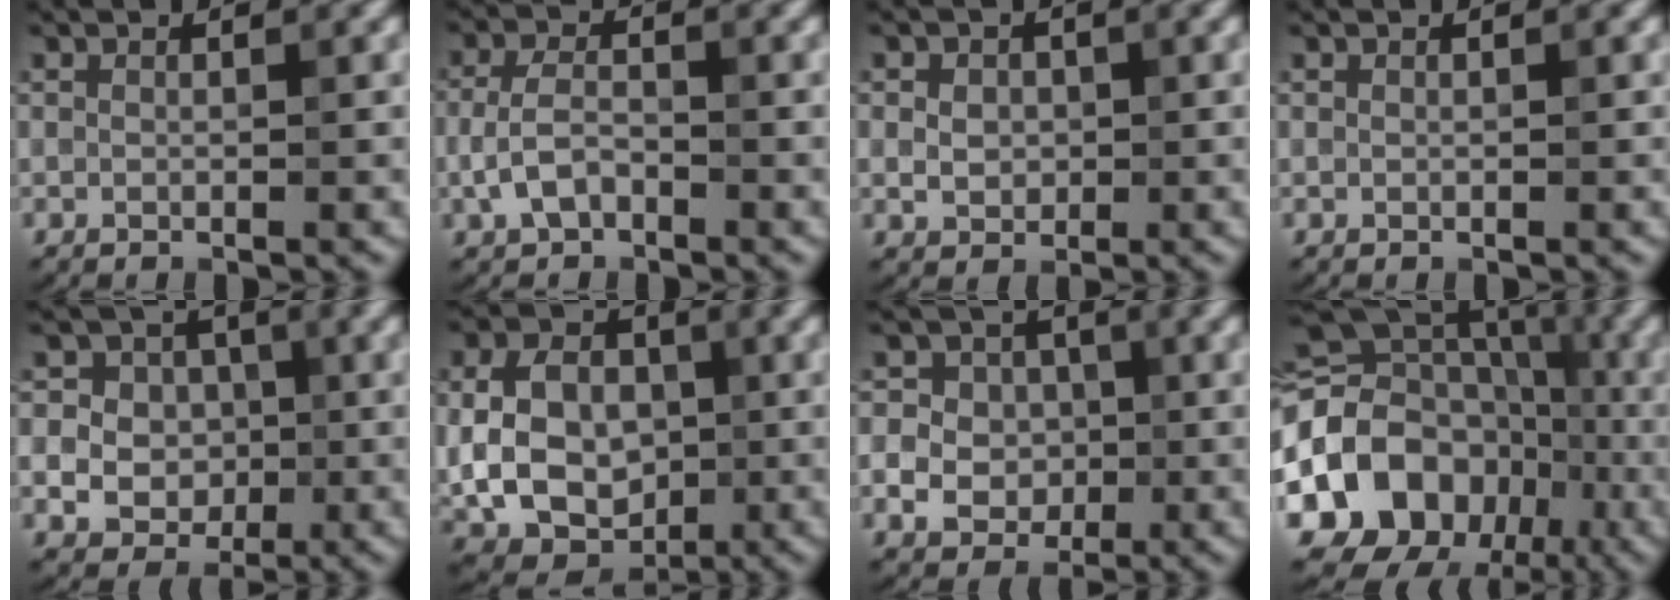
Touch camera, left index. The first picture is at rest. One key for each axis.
{"total": 3.0, "fx": -1.2, "fy": 1.8, "fz": 2.1, "tx": -0.044, "ty": 0.006, "tz": -0.029}
{"total": 2.5, "fx": 0.2, "fy": 2.1, "fz": 1.3, "tx": -0.020, "ty": 0.002, "tz": -0.001}
{"total": 0.0}
{"total": 8.3, "fx": 0.2, "fy": 7.7, "fz": 3.1, "tx": -0.062, "ty": 0.032, "tz": -0.016}
{"total": 9.1, "fx": -0.8, "fy": 6.8, "fz": 6.0, "tx": -0.115, "ty": 0.002, "tz": -0.023}
{"total": 6.9, "fx": -0.4, "fy": 6.3, "fz": 2.7, "tx": -0.037, "ty": 0.025, "tz": -0.037}
{"total": 16.6, "fx": -4.2, "fy": 13.8, "fz": 8.2, "tx": -0.159, "ty": 0.003, "tz": -0.097}